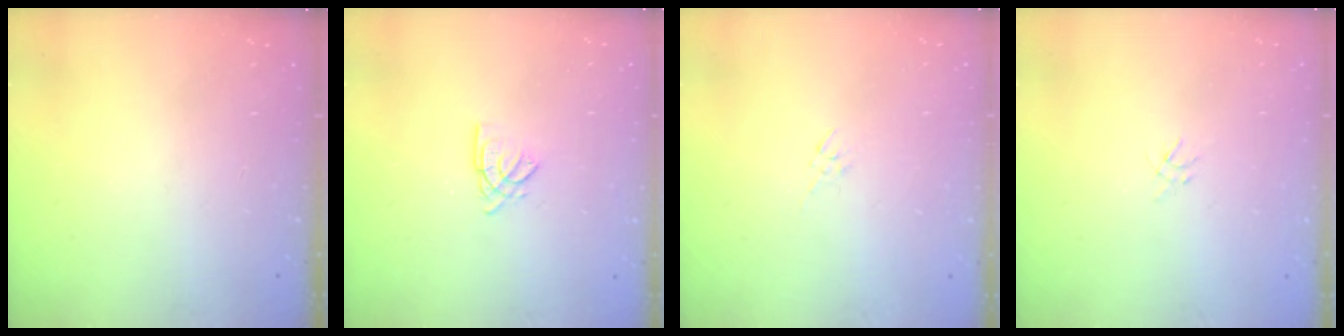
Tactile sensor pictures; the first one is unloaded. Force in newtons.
{"total": 2.6, "press": 2.6, "slide": 0.1}
{"total": 2.7, "press": 2.5, "slide": 0.9}
{"total": 1.2, "press": 1.1, "slide": 0.5}